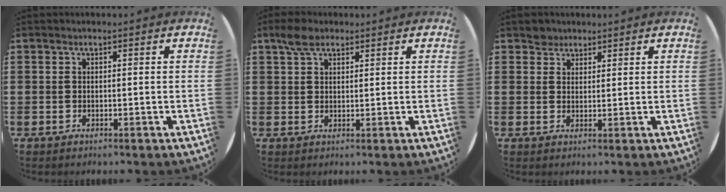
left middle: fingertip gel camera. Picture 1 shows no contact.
{"total": 3.4, "force": [2.5, 1.6, 1.6], "torque": [-0.027, 0.005, 0.044]}
{"total": 2.2, "force": [1.9, 1.1, -0.1], "torque": [0.007, 0.000, 0.037]}